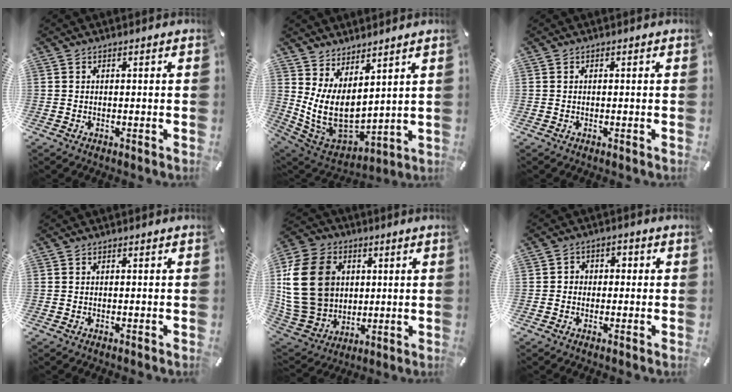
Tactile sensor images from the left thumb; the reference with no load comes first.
{"total": 11.5, "force": [2.6, 7.9, 8.0], "torque": [-0.166, -0.053, 0.058]}
{"total": 0.0}
{"total": 0.0}
{"total": 20.9, "force": [3.1, 17.3, 11.3], "torque": [-0.253, 0.000, 0.063]}
{"total": 3.1, "force": [-1.6, 2.5, 0.8], "torque": [-0.014, 0.015, -0.034]}